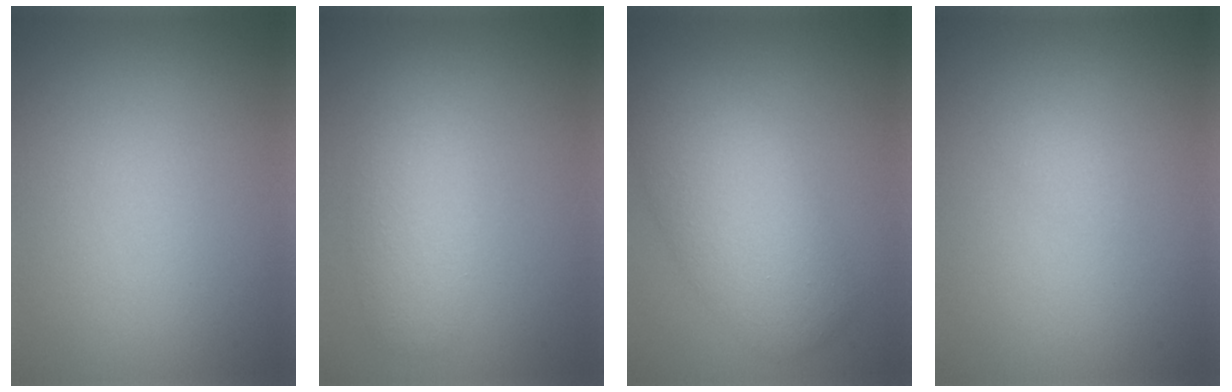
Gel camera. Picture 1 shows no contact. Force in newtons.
{"total": 3.4, "press": 3.4, "slide": 0.0}
{"total": 5.9, "press": 5.9, "slide": 0.4}
{"total": 0.6, "press": 0.6, "slide": 0.1}